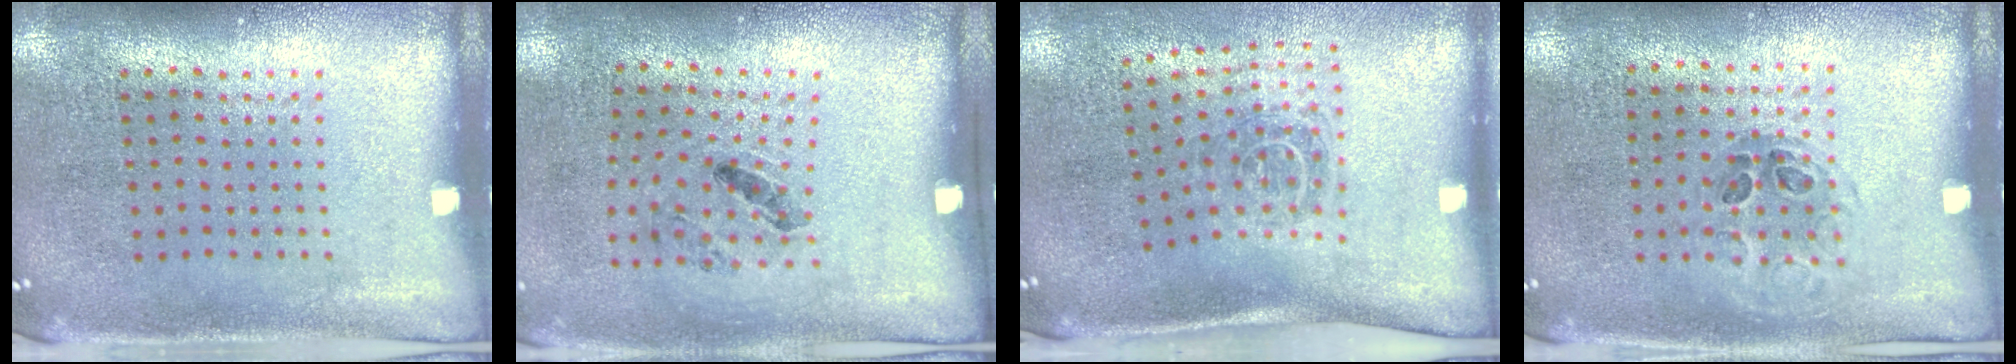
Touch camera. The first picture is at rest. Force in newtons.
{"total": 1.2, "press": 0.7, "slide": 0.9}
{"total": 1.8, "press": 1.2, "slide": 1.4}
{"total": 1.0, "press": 0.7, "slide": 0.7}